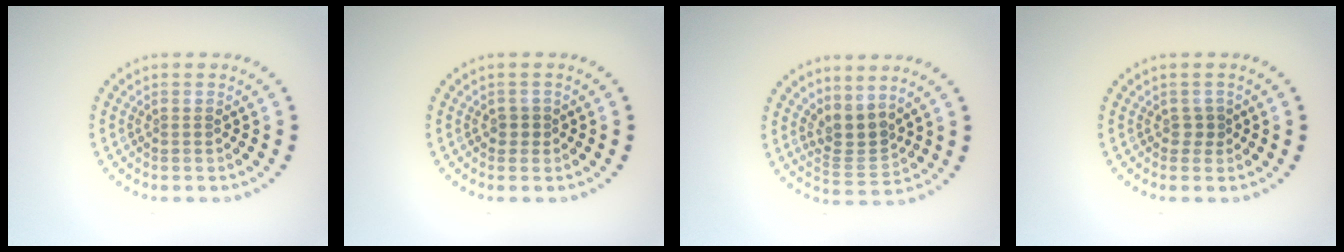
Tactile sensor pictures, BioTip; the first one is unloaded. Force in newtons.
{"total": 1.0, "press": 0.9, "slide": 0.4}
{"total": 2.9, "press": 2.1, "slide": 2.0}
{"total": 1.0, "press": 0.9, "slide": 0.4}